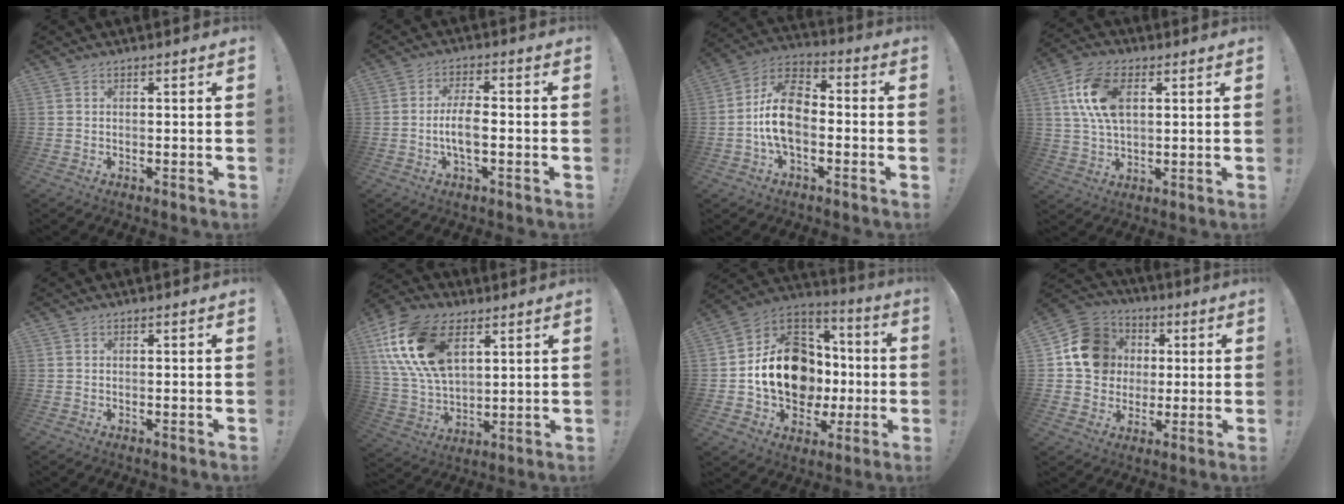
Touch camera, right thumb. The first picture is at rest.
{"total": 6.6, "force": [-1.6, 1.9, 6.1], "torque": [-0.123, 0.000, -0.031]}
{"total": 13.9, "force": [-2.7, 8.3, 10.8], "torque": [-0.196, 0.023, -0.047]}
{"total": 13.9, "force": [4.0, 8.5, 10.3], "torque": [-0.212, 0.008, 0.074]}
{"total": 0.0}
{"total": 22.0, "force": [8.9, 13.8, 14.7], "torque": [-0.310, -0.032, 0.163]}
{"total": 21.0, "force": [-1.5, 16.6, 12.9], "torque": [-0.198, 0.025, 0.000]}
{"total": 15.5, "force": [2.5, 13.9, 6.3], "torque": [-0.076, 0.010, 0.061]}